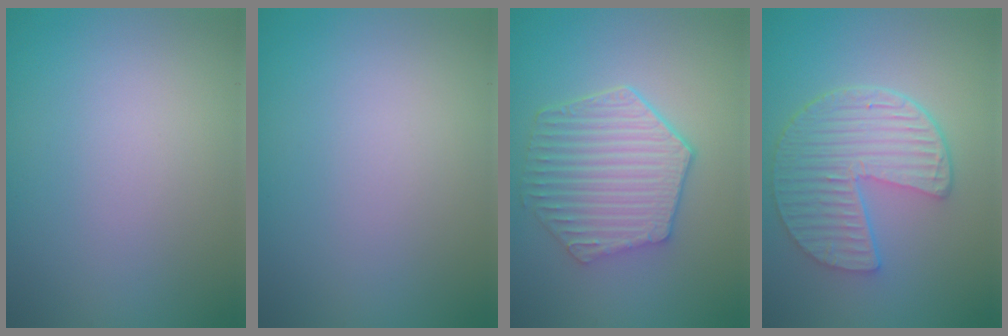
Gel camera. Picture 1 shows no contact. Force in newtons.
{"total": 0.0}
{"total": 6.0, "press": 4.7, "slide": 3.8}
{"total": 6.6, "press": 4.8, "slide": 4.5}